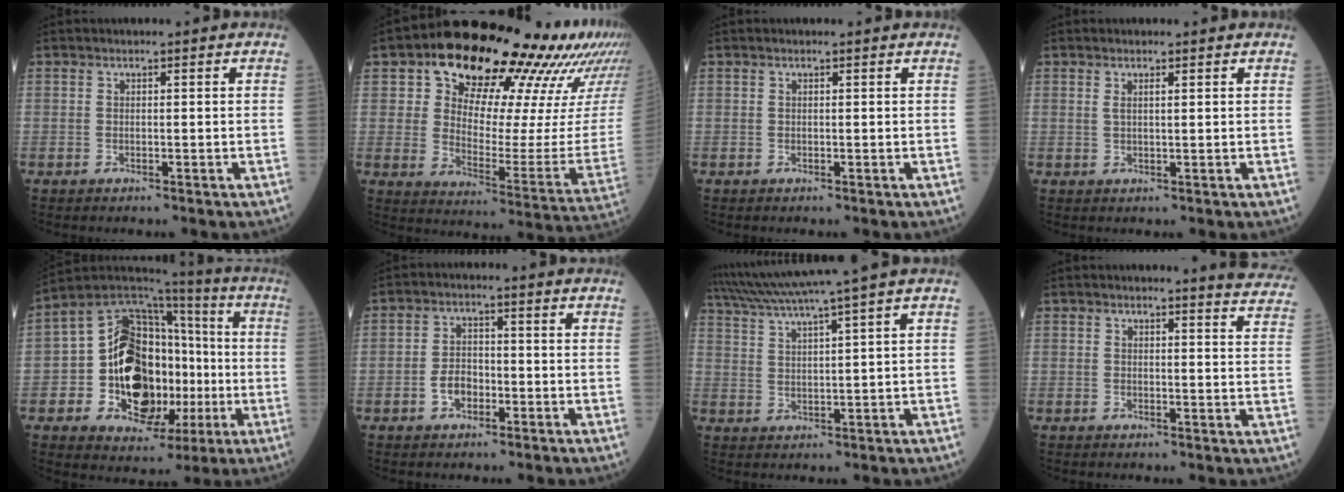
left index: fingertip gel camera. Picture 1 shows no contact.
{"total": 23.3, "force": [17.1, 7.5, 14.0], "torque": [-0.195, -0.012, 0.222]}
{"total": 0.0}
{"total": 1.4, "force": [0.7, 0.1, 1.2], "torque": [-0.029, 0.004, 0.014]}
{"total": 19.5, "force": [-3.3, 12.8, 14.3], "torque": [-0.233, 0.037, -0.044]}
{"total": 4.0, "force": [-1.6, 2.5, 2.6], "torque": [-0.055, 0.009, -0.032]}
{"total": 9.7, "force": [7.9, -2.7, 4.9], "torque": [-0.092, 0.008, 0.135]}
{"total": 7.9, "force": [7.8, 0.1, 1.1], "torque": [0.003, -0.059, 0.057]}